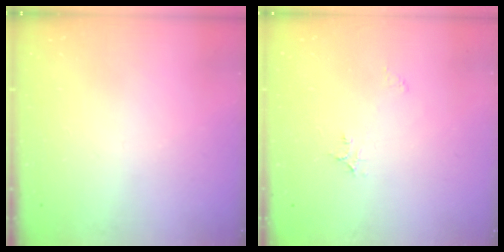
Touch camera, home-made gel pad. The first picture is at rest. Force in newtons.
{"total": 5.8, "press": 5.8, "slide": 0.5}